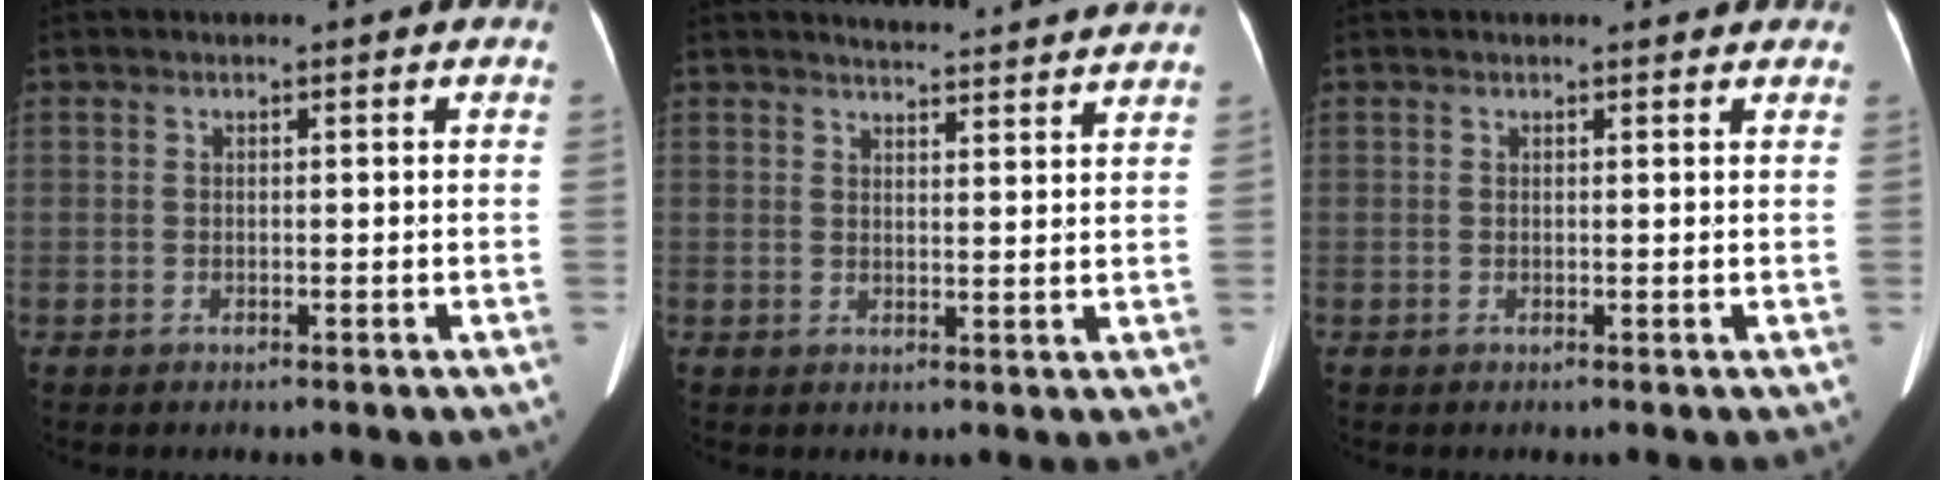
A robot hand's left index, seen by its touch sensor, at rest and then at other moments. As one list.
[{"total": 9.9, "force": [9.6, 0.0, 2.3], "torque": [-0.029, 0.003, 0.107]}, {"total": 2.3, "force": [2.2, 0.7, 0.6], "torque": [-0.007, 0.008, 0.018]}]